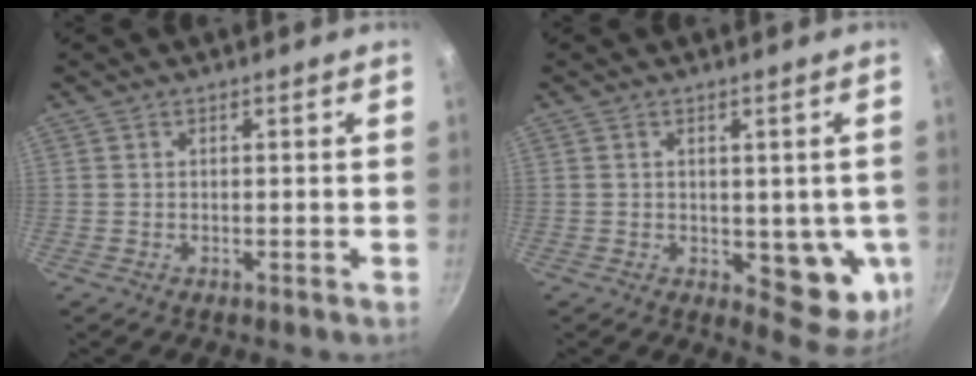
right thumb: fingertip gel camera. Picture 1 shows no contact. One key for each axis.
{"total": 10.5, "fx": -1.1, "fy": 5.7, "fz": 8.8, "tx": -0.063, "ty": -0.018, "tz": -0.008}